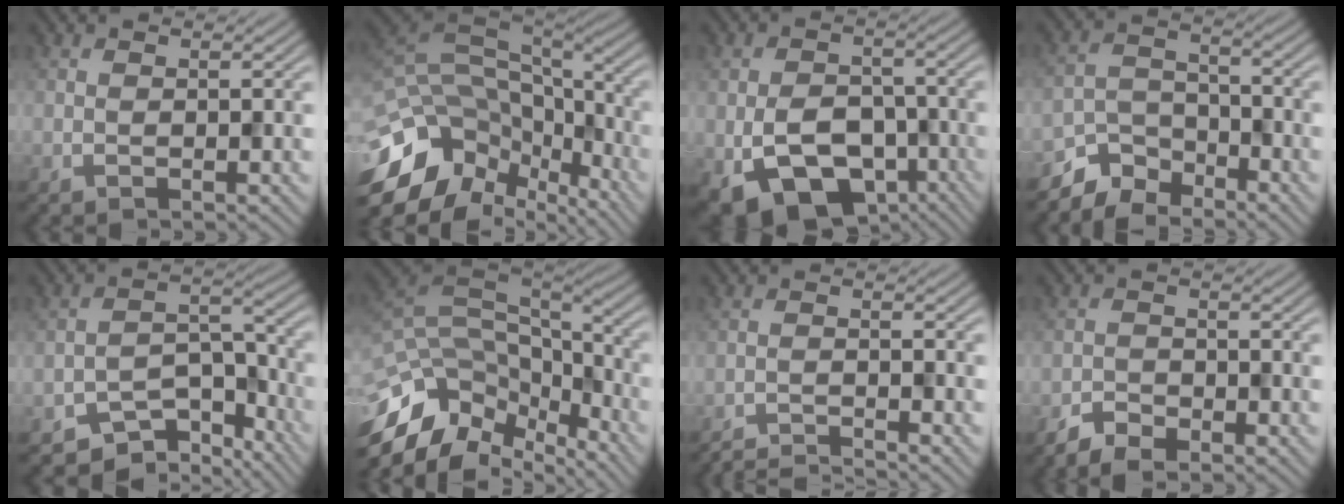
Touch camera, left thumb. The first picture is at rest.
{"total": 15.8, "force": [-7.9, 10.0, 9.4], "torque": [-0.236, -0.029, -0.104]}
{"total": 11.1, "force": [-4.8, 7.2, 6.9], "torque": [-0.136, -0.026, -0.081]}
{"total": 5.8, "force": [-4.9, 2.8, 1.4], "torque": [-0.030, -0.002, -0.108]}
{"total": 8.0, "force": [-6.2, 3.6, 3.5], "torque": [-0.045, -0.005, -0.110]}
{"total": 12.9, "force": [-7.6, 6.9, 7.9], "torque": [-0.208, -0.015, -0.125]}
{"total": 3.6, "force": [-3.4, 0.2, 1.2], "torque": [-0.017, 0.003, -0.068]}
{"total": 3.1, "force": [-2.4, 1.4, 1.4], "torque": [-0.025, -0.002, -0.053]}